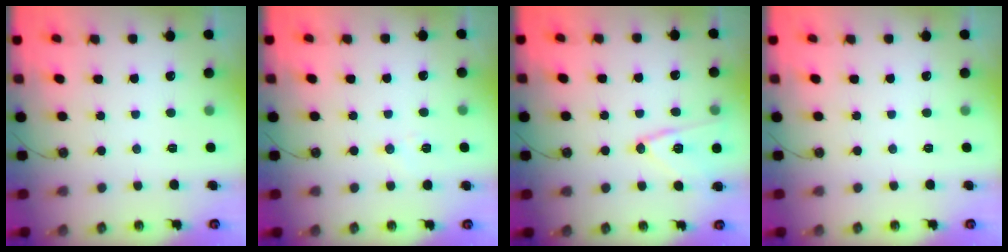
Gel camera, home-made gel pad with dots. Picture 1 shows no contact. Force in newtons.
{"total": 6.1, "press": 5.9, "slide": 1.2}
{"total": 12.2, "press": 12.0, "slide": 2.3}
{"total": 0.0}